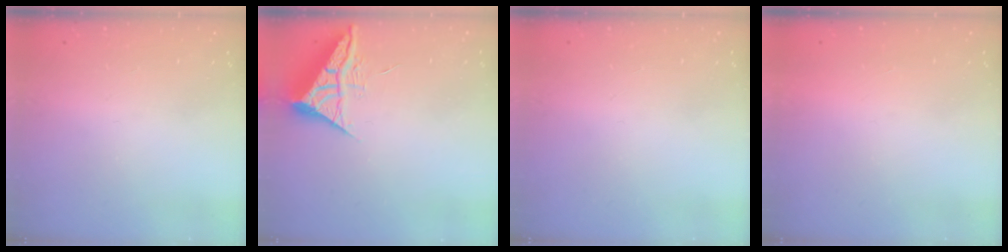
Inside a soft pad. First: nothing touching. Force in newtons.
{"total": 6.4, "press": 6.4, "slide": 0.2}
{"total": 0.0}
{"total": 1.5, "press": 1.5, "slide": 0.1}